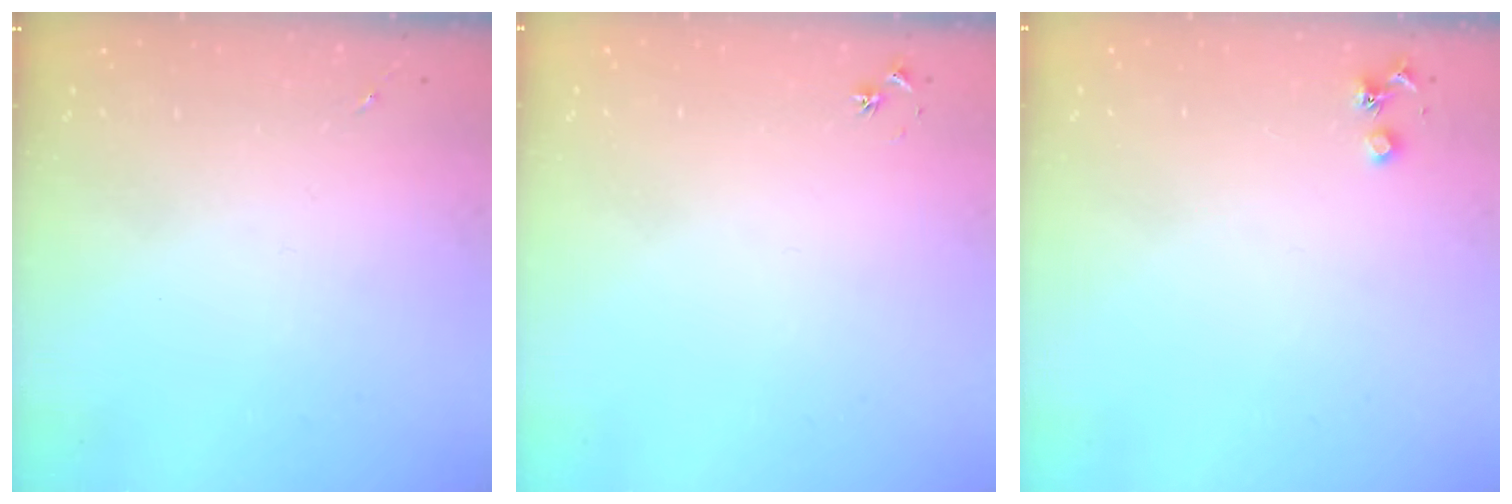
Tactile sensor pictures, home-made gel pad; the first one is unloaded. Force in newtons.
{"total": 3.3, "press": 3.3, "slide": 0.3}
{"total": 3.6, "press": 3.5, "slide": 0.5}